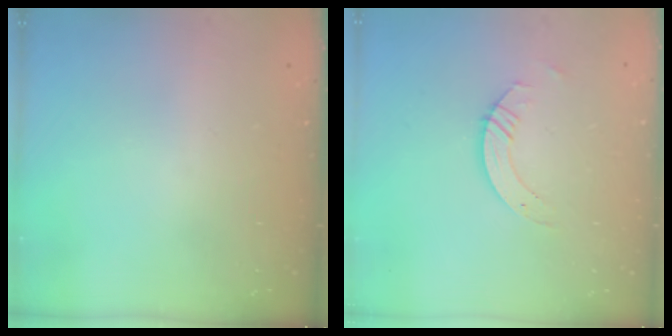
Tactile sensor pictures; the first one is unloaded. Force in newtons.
{"total": 3.9, "press": 3.9, "slide": 0.4}